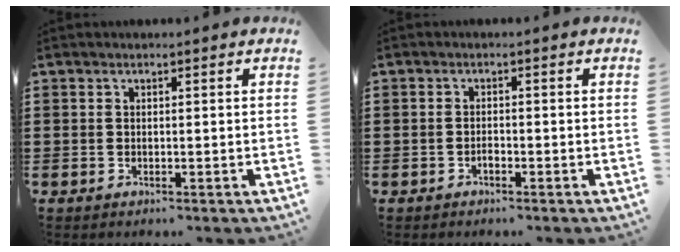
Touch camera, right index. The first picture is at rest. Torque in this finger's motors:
{"motor_torque": [1.70, 0.44, 0.07, 0.00]}